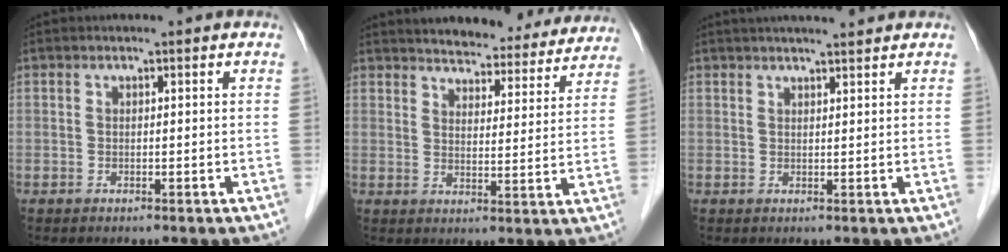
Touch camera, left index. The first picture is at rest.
{"total": 18.8, "force": [17.5, 4.7, 5.1], "torque": [-0.051, -0.009, 0.211]}
{"total": 7.2, "force": [6.4, 0.7, 3.3], "torque": [-0.048, 0.025, 0.087]}